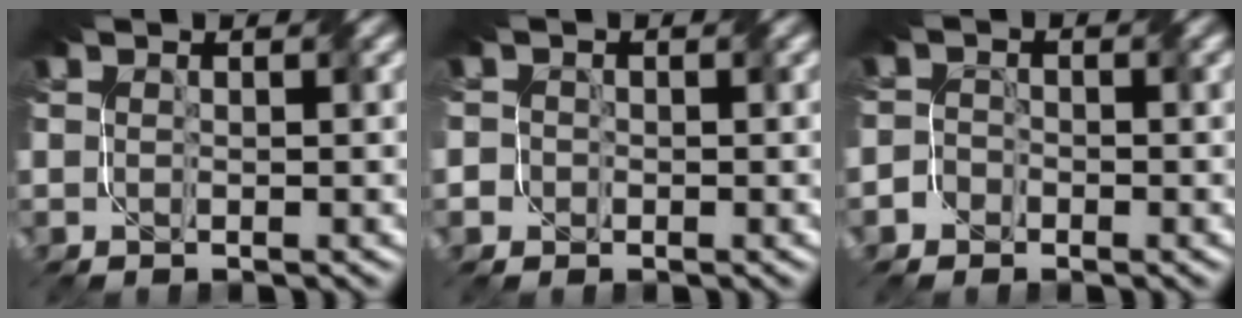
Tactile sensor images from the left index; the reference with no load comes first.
{"total": 1.7, "force": [-0.6, 1.5, 0.3], "torque": [0.010, 0.020, -0.032]}
{"total": 1.6, "force": [-1.4, 0.7, -0.1], "torque": [0.021, 0.004, -0.026]}